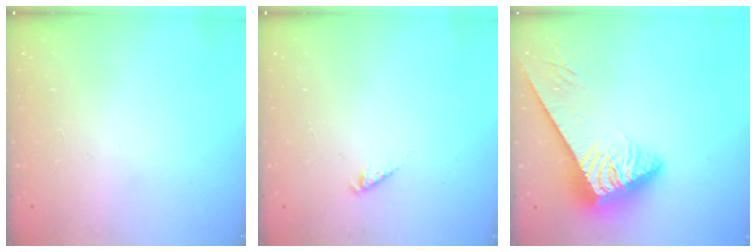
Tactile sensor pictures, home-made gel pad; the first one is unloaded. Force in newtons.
{"total": 0.5, "press": 0.5, "slide": 0.2}
{"total": 4.4, "press": 4.4, "slide": 0.7}